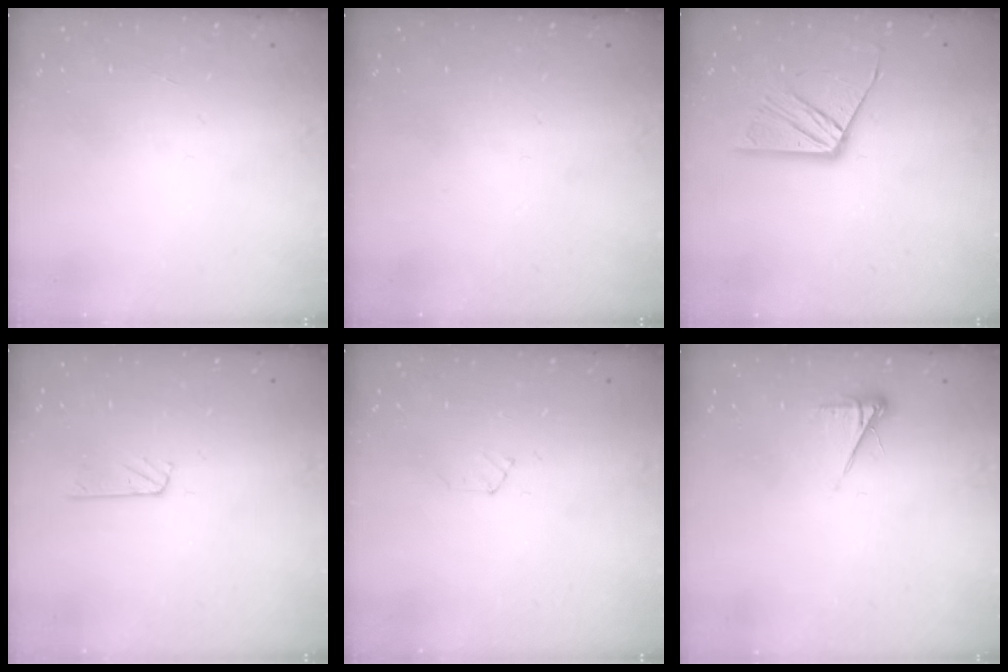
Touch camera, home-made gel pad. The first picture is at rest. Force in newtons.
{"total": 0.0}
{"total": 10.2, "press": 10.2, "slide": 0.8}
{"total": 2.8, "press": 2.8, "slide": 0.2}
{"total": 2.8, "press": 2.7, "slide": 0.5}
{"total": 5.5, "press": 5.5, "slide": 0.7}